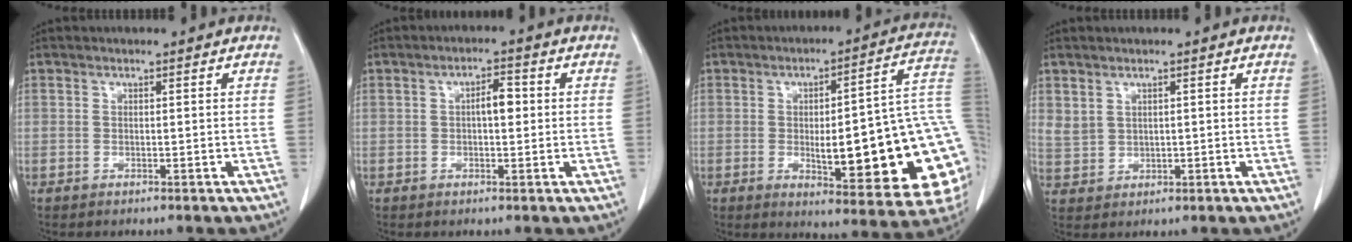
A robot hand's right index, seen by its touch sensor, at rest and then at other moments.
{"total": 3.2, "force": [0.2, 1.2, 3.0], "torque": [-0.049, 0.007, 0.001]}
{"total": 23.9, "force": [-3.0, 4.6, 23.2], "torque": [-0.221, 0.014, -0.030]}
{"total": 3.1, "force": [1.5, 2.4, 1.3], "torque": [-0.029, 0.004, 0.041]}